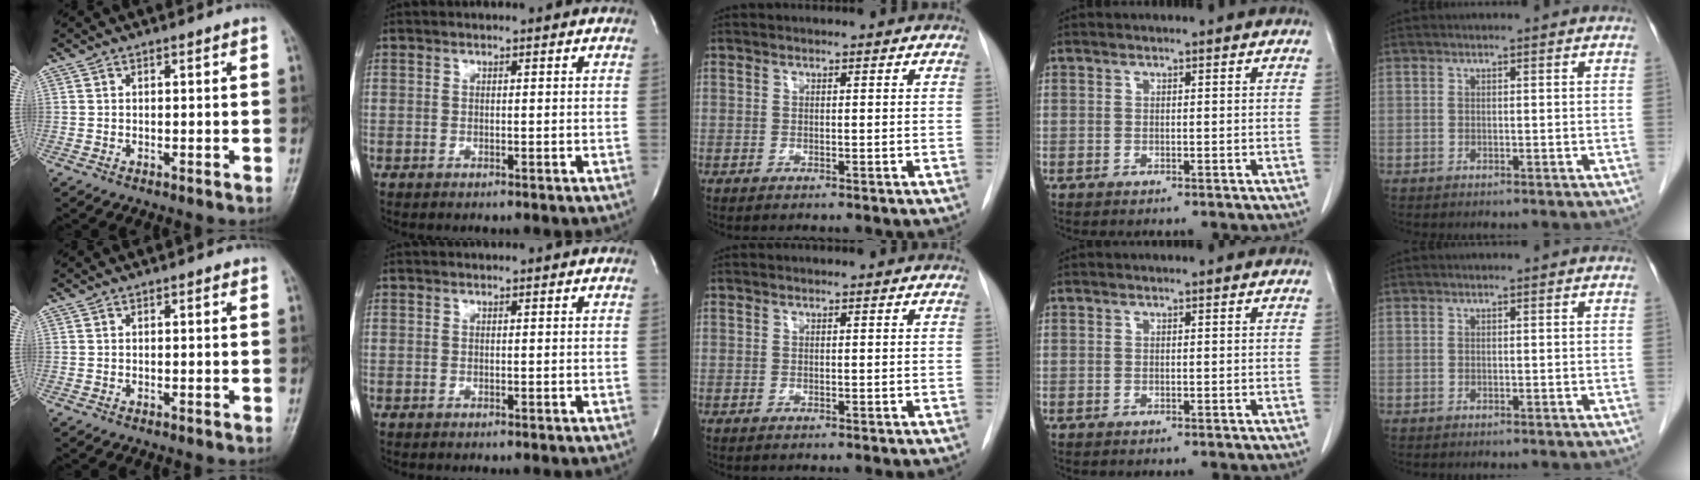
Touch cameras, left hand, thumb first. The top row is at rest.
{}